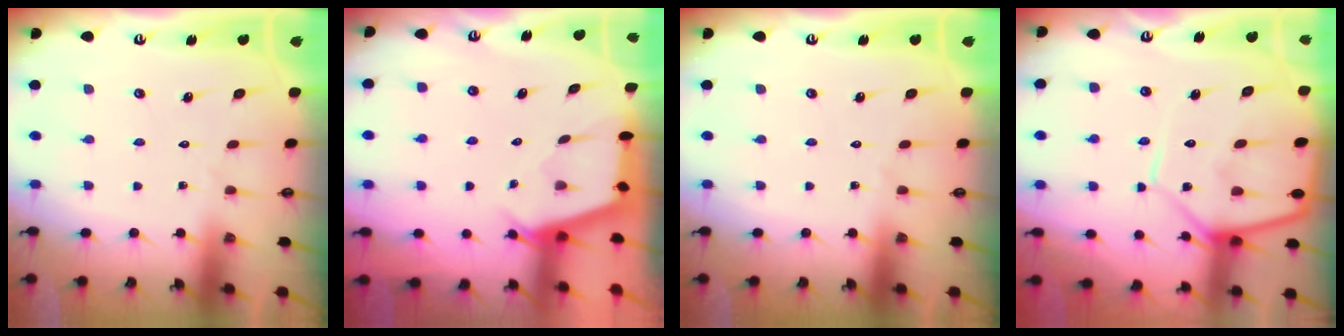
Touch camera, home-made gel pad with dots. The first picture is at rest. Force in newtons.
{"total": 2.5, "press": 2.5, "slide": 0.3}
{"total": 0.0}
{"total": 12.6, "press": 12.5, "slide": 1.1}